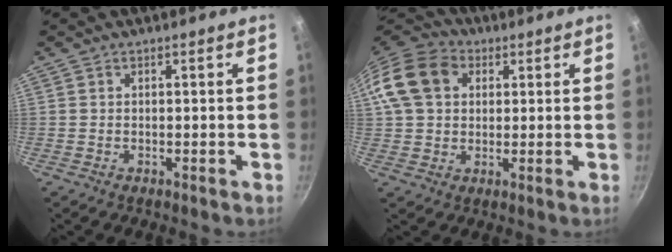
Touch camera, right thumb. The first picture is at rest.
{"total": 13.9, "force": [3.5, 10.9, 7.9], "torque": [-0.137, 0.025, 0.049]}